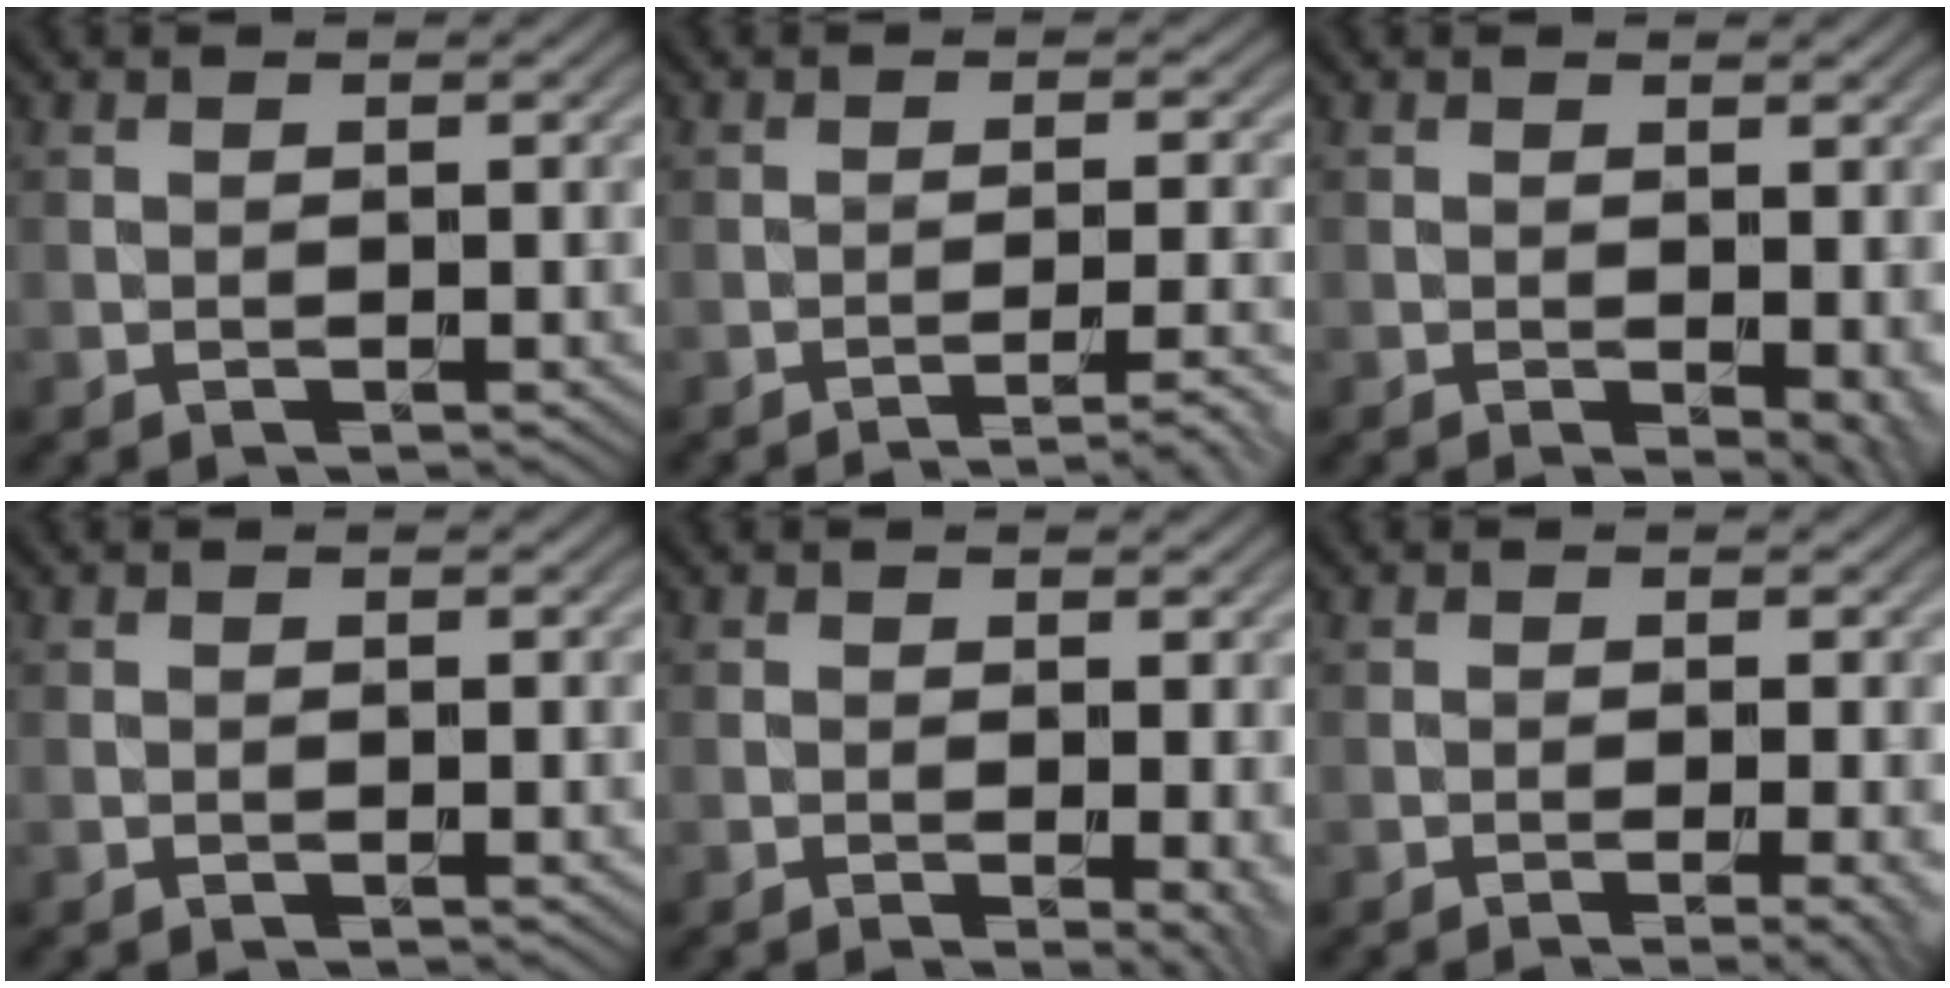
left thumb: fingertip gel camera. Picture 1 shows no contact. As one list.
[{"total": 4.5, "force": [-3.0, 0.6, 3.3], "torque": [-0.048, 0.012, -0.054]}, {"total": 3.6, "force": [-0.7, 1.5, 3.2], "torque": [-0.036, -0.009, -0.006]}, {"total": 0.0}, {"total": 2.7, "force": [-0.3, 0.7, 2.6], "torque": [-0.033, -0.006, -0.006]}, {"total": 2.9, "force": [-1.0, 0.5, 2.7], "torque": [-0.036, 0.001, -0.019]}]